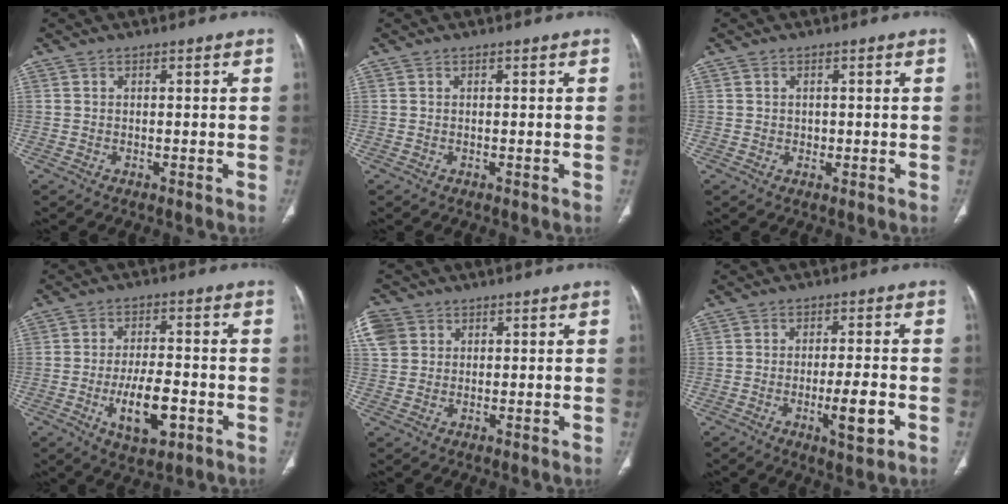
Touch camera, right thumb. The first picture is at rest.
{"total": 0.0}
{"total": 1.1, "force": [0.1, 1.1, 0.4], "torque": [-0.002, 0.001, 0.003]}
{"total": 9.8, "force": [-3.3, 4.3, 8.2], "torque": [-0.131, 0.009, -0.051]}
{"total": 8.7, "force": [3.5, 7.1, 3.6], "torque": [-0.092, 0.014, 0.074]}
{"total": 6.8, "force": [-2.2, 1.5, 6.2], "torque": [-0.094, 0.003, -0.033]}